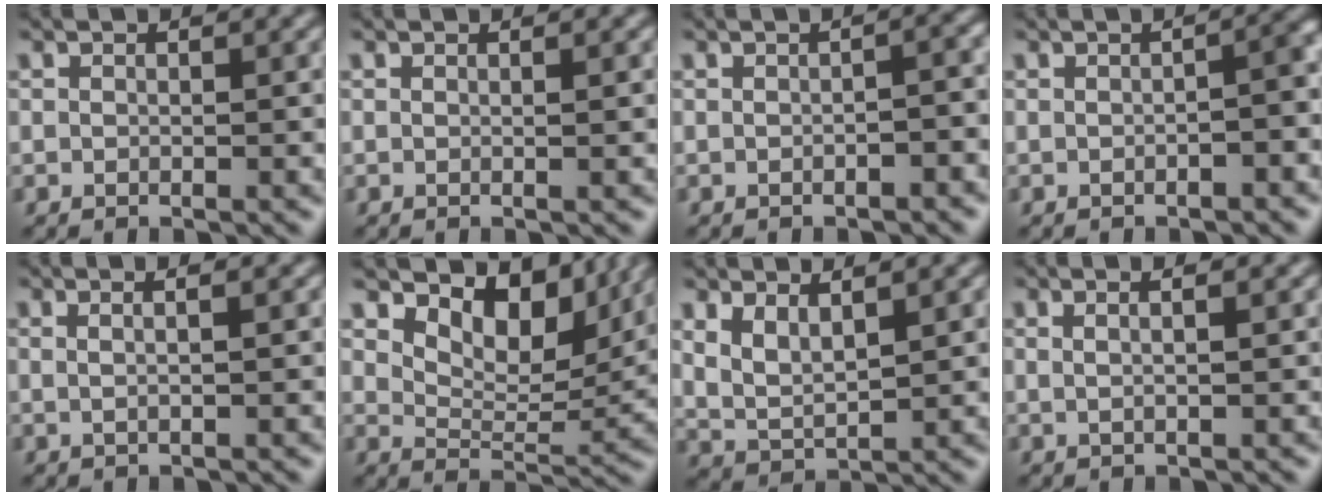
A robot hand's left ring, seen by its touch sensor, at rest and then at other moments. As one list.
[{"total": 1.0, "force": [0.4, 0.4, 0.8], "torque": [-0.001, 0.001, 0.002]}, {"total": 2.9, "force": [-0.3, 1.1, 2.7], "torque": [-0.018, 0.009, -0.005]}, {"total": 3.7, "force": [-0.4, 1.4, 3.4], "torque": [-0.022, 0.015, -0.003]}, {"total": 3.0, "force": [1.4, 1.4, 2.3], "torque": [-0.014, 0.010, -0.008]}, {"total": 9.2, "force": [6.0, 4.2, 5.6], "torque": [-0.084, -0.002, 0.098]}, {"total": 3.3, "force": [1.8, 1.6, 2.3], "torque": [-0.055, -0.009, 0.040]}, {"total": 3.3, "force": [1.6, 1.5, 2.4], "torque": [-0.015, 0.013, -0.006]}]